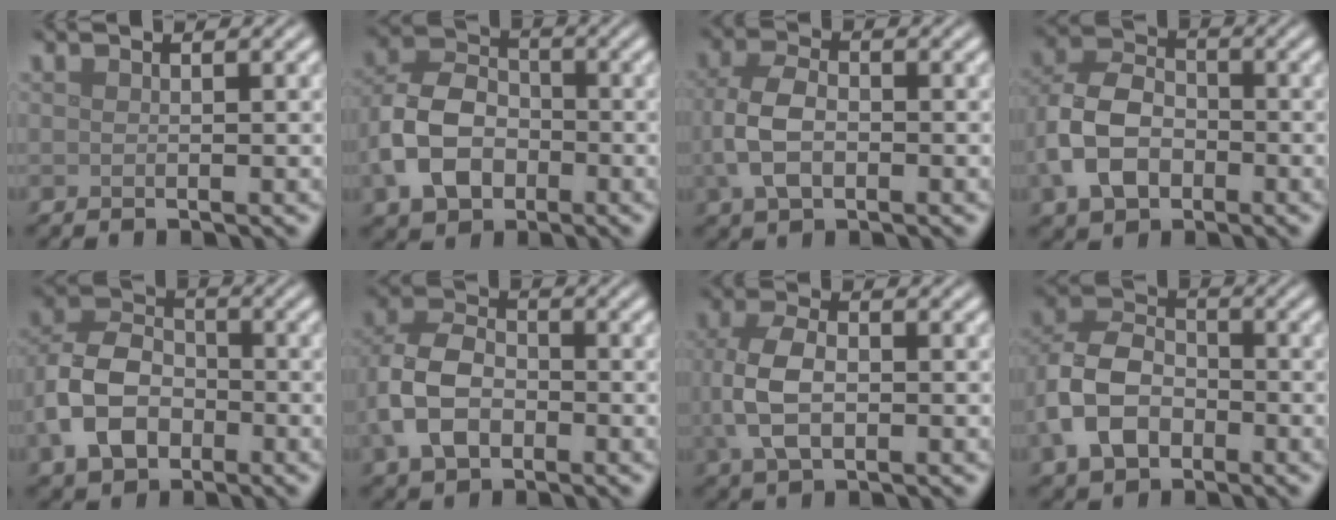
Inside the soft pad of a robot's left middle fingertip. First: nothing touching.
{"total": 6.7, "force": [-2.1, 4.9, 4.0], "torque": [-0.085, 0.003, -0.048]}
{"total": 4.5, "force": [-0.5, 2.9, 3.4], "torque": [-0.079, 0.000, -0.013]}
{"total": 6.6, "force": [-1.9, 4.8, 4.1], "torque": [-0.091, 0.003, -0.045]}
{"total": 6.8, "force": [-2.2, 5.0, 4.1], "torque": [-0.087, 0.004, -0.051]}
{"total": 6.1, "force": [-1.5, 4.4, 3.9], "torque": [-0.094, 0.005, -0.039]}
{"total": 5.0, "force": [-0.2, 3.0, 4.0], "torque": [-0.095, -0.003, -0.003]}
{"total": 6.8, "force": [-2.1, 5.0, 4.1], "torque": [-0.093, 0.003, -0.050]}